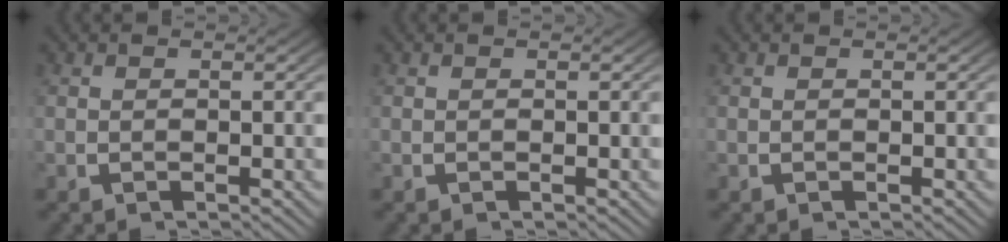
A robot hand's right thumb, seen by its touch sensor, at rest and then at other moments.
{"total": 0.0}
{"total": 0.0}